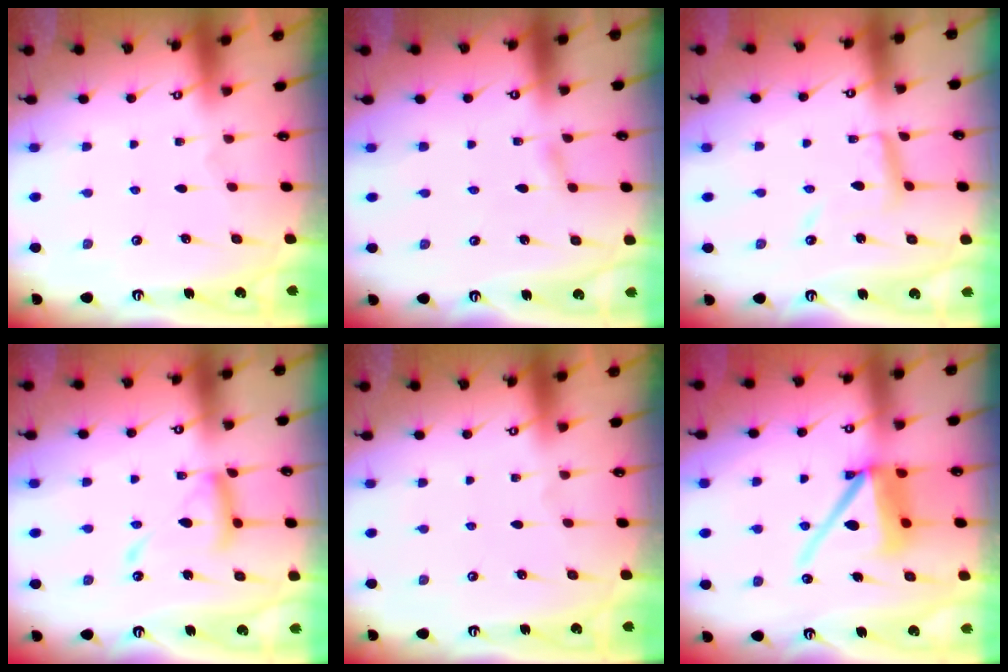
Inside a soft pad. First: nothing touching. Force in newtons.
{"total": 2.9, "press": 2.9, "slide": 0.3}
{"total": 8.4, "press": 8.4, "slide": 0.6}
{"total": 14.4, "press": 14.3, "slide": 1.3}
{"total": 0.0}
{"total": 13.7, "press": 13.6, "slide": 1.6}